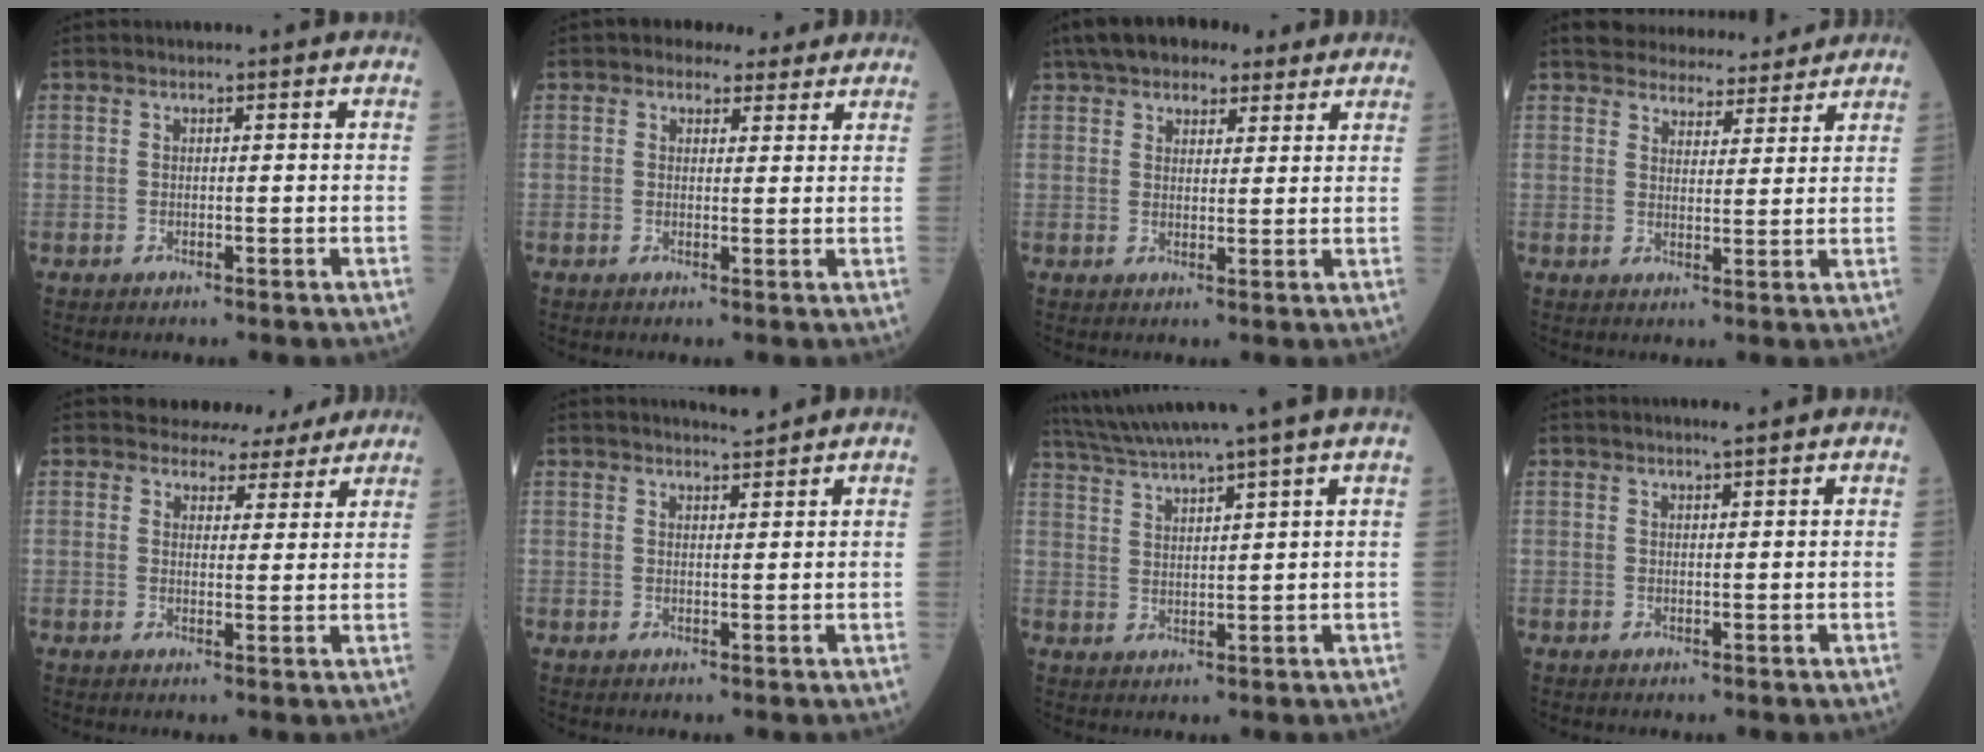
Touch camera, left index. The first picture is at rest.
{"total": 4.2, "force": [3.3, 2.4, 0.9], "torque": [-0.008, 0.014, 0.040]}
{"total": 10.0, "force": [7.6, 4.5, 4.7], "torque": [-0.066, 0.042, 0.115]}
{"total": 9.0, "force": [8.5, 2.5, 1.6], "torque": [-0.013, 0.006, 0.106]}
{"total": 6.3, "force": [5.7, 2.6, 0.1], "torque": [0.007, 0.001, 0.059]}
{"total": 1.9, "force": [1.9, -0.3, 0.1], "torque": [-0.004, -0.003, 0.036]}
{"total": 9.3, "force": [7.9, -2.3, 4.4], "torque": [-0.079, 0.013, 0.134]}
{"total": 1.1, "force": [1.0, -0.2, 0.5], "torque": [-0.013, -0.004, 0.020]}